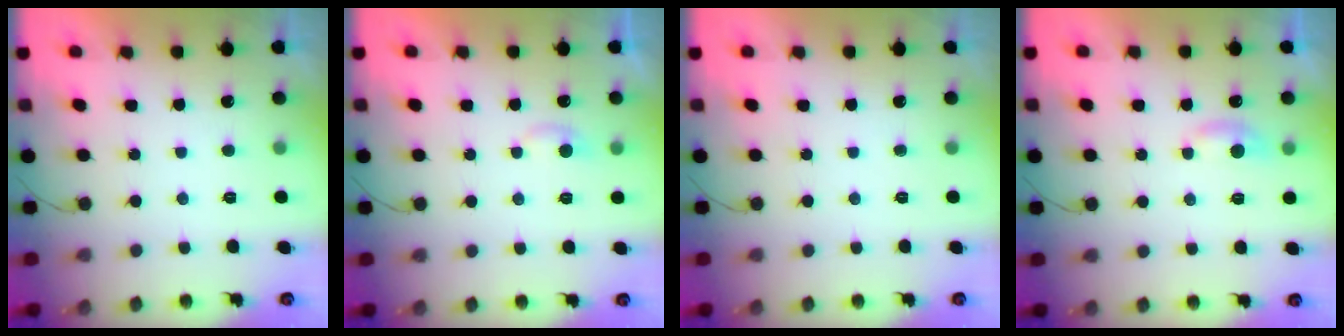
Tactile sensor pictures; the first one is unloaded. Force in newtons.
{"total": 3.7, "press": 3.7, "slide": 0.5}
{"total": 0.0}
{"total": 4.9, "press": 4.9, "slide": 0.5}